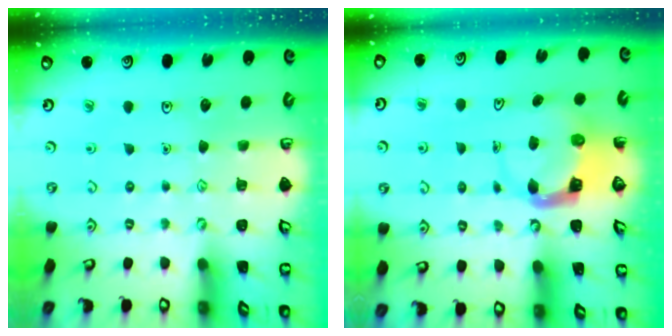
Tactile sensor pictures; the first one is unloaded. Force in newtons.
{"total": 3.9, "press": 3.9, "slide": 0.6}